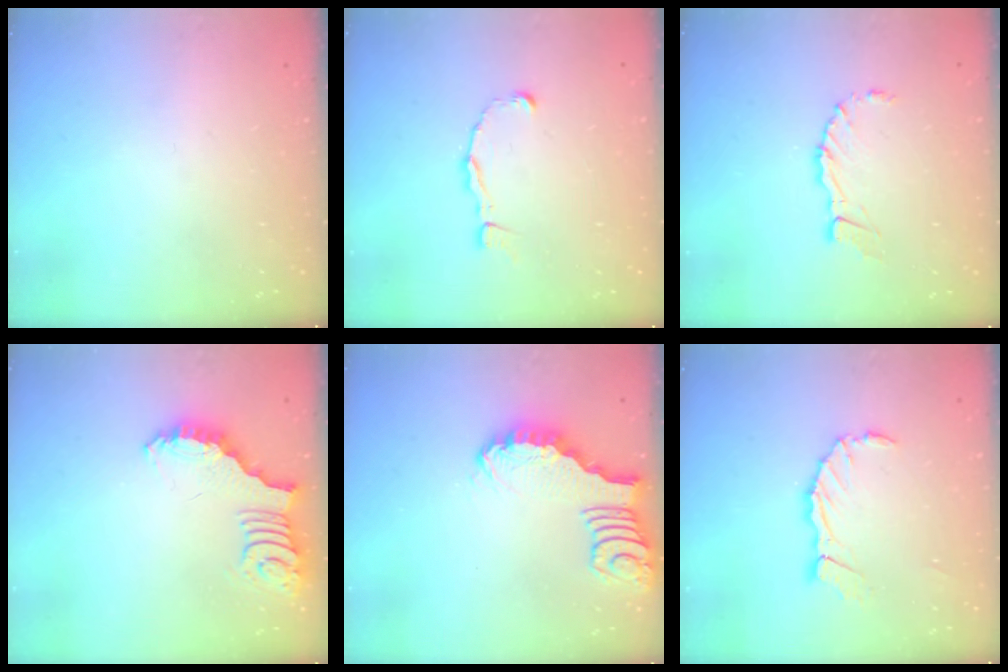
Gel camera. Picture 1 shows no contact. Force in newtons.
{"total": 2.4, "press": 2.4, "slide": 0.2}
{"total": 4.8, "press": 4.8, "slide": 0.3}
{"total": 2.5, "press": 2.5, "slide": 0.5}
{"total": 2.2, "press": 2.2, "slide": 0.2}
{"total": 8.4, "press": 8.3, "slide": 1.0}